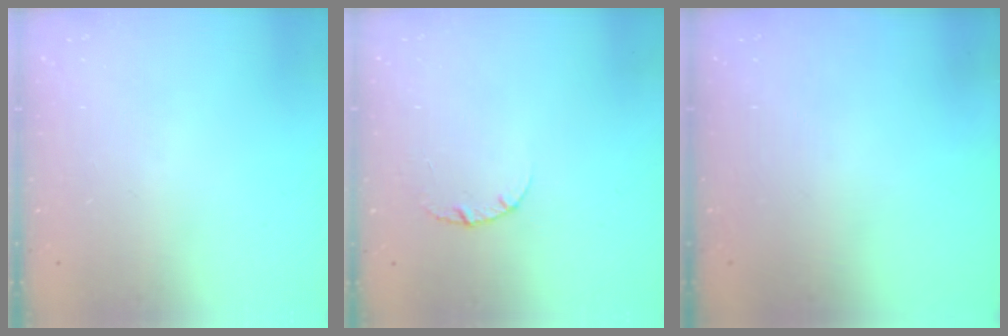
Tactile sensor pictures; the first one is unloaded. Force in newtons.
{"total": 2.6, "press": 2.6, "slide": 0.3}
{"total": 0.0}